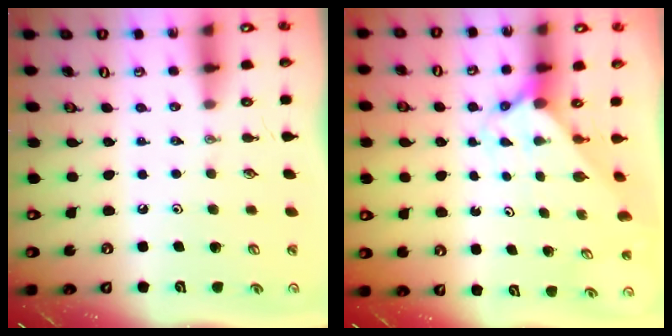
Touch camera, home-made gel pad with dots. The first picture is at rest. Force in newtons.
{"total": 1.6, "press": 1.6, "slide": 0.1}